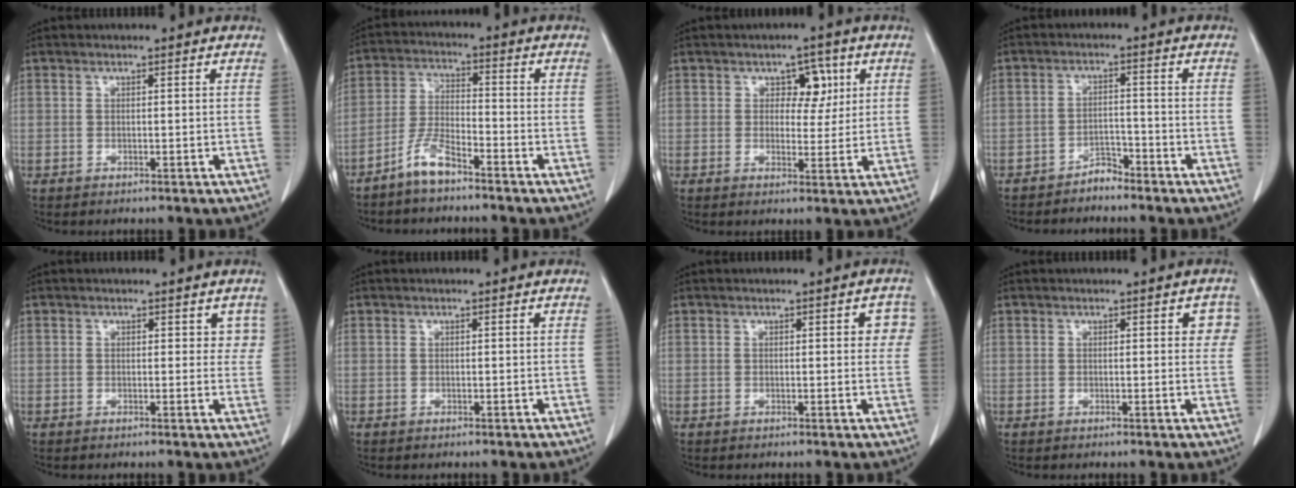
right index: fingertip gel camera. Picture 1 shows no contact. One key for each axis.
{"total": 5.6, "fx": -4.5, "fy": 1.0, "fz": 3.2, "tx": -0.076, "ty": -0.004, "tz": -0.093}
{"total": 4.6, "fx": 1.6, "fy": 3.0, "fz": 3.1, "tx": -0.034, "ty": 0.009, "tz": 0.023}
{"total": 2.9, "fx": -2.7, "fy": 0.9, "fz": 0.6, "tx": -0.009, "ty": 0.001, "tz": -0.047}
{"total": 2.4, "fx": 1.3, "fy": 1.7, "fz": 1.0, "tx": 0.009, "ty": 0.003, "tz": 0.010}
{"total": 0.0}
{"total": 3.0, "fx": 0.9, "fy": 1.3, "fz": 2.5, "tx": -0.014, "ty": 0.007, "tz": 0.004}
{"total": 2.7, "fx": 0.9, "fy": 1.4, "fz": 2.1, "tx": -0.009, "ty": 0.008, "tz": 0.004}